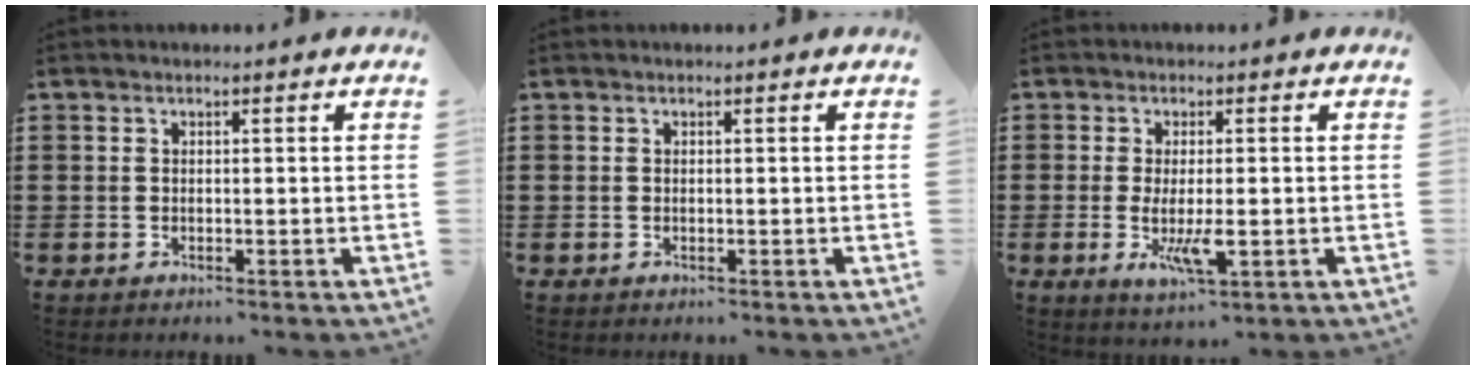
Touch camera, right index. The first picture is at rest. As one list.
[{"total": 0.0}, {"total": 5.3, "force": [-1.2, 1.3, 5.0], "torque": [-0.103, -0.012, -0.023]}]